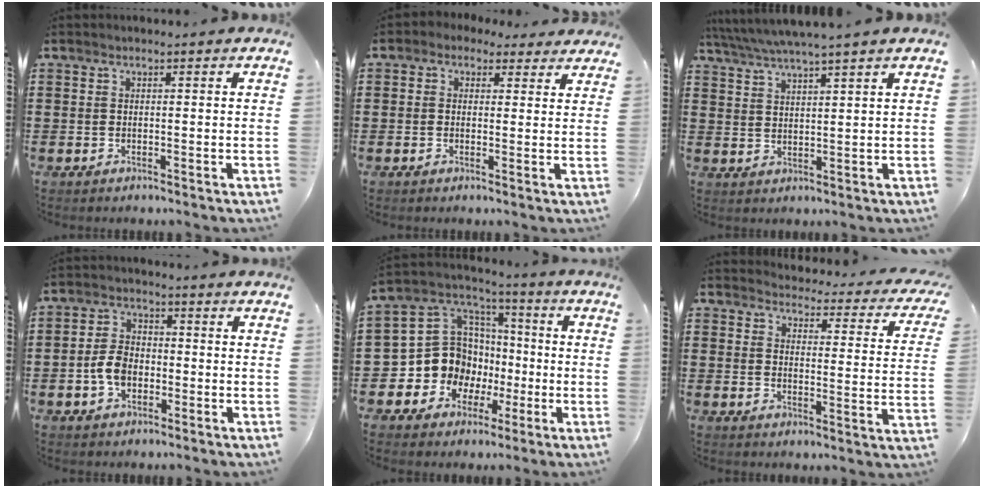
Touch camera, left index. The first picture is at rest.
{"total": 2.0, "force": [1.2, 1.4, 0.7], "torque": [-0.020, 0.007, 0.021]}
{"total": 4.2, "force": [3.7, -0.7, 1.9], "torque": [-0.047, -0.017, 0.065]}
{"total": 5.0, "force": [-1.4, 3.3, 3.4], "torque": [-0.092, 0.000, -0.034]}
{"total": 12.2, "force": [-2.7, 11.2, 4.1], "torque": [-0.129, 0.005, -0.038]}
{"total": 3.5, "force": [3.4, 0.2, 0.8], "torque": [-0.030, -0.033, 0.051]}